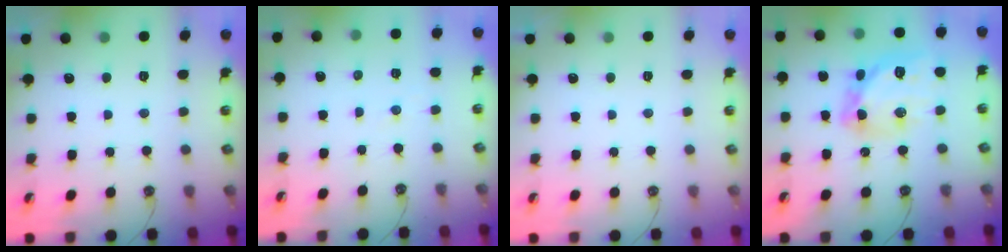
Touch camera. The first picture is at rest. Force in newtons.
{"total": 2.7, "press": 2.7, "slide": 0.3}
{"total": 0.0}
{"total": 15.7, "press": 15.6, "slide": 1.3}